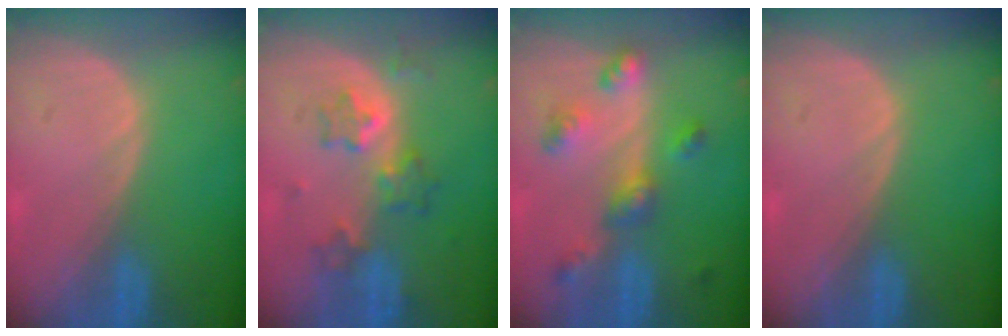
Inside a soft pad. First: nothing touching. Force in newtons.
{"total": 6.2, "press": 5.8, "slide": 1.9}
{"total": 6.8, "press": 6.0, "slide": 3.2}
{"total": 0.0}